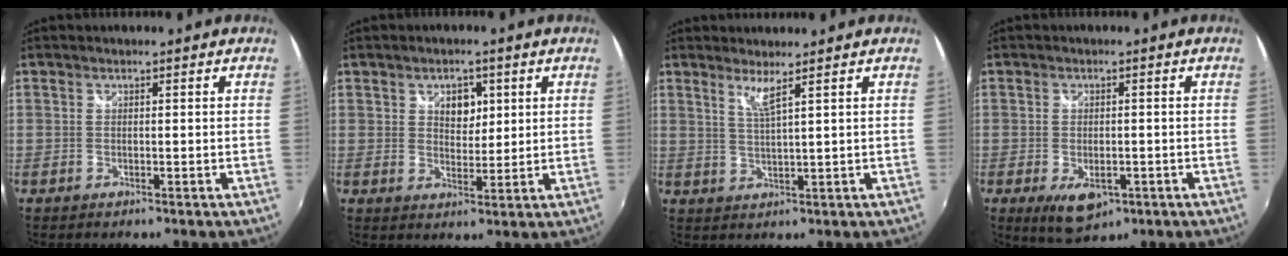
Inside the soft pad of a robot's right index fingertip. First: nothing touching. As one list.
[{"total": 4.8, "force": [1.8, 3.2, 3.1], "torque": [-0.042, 0.005, 0.030]}, {"total": 3.0, "force": [2.0, -0.6, 2.1], "torque": [-0.044, -0.011, 0.036]}, {"total": 6.9, "force": [-2.8, 3.7, 5.1], "torque": [-0.096, -0.024, -0.041]}]